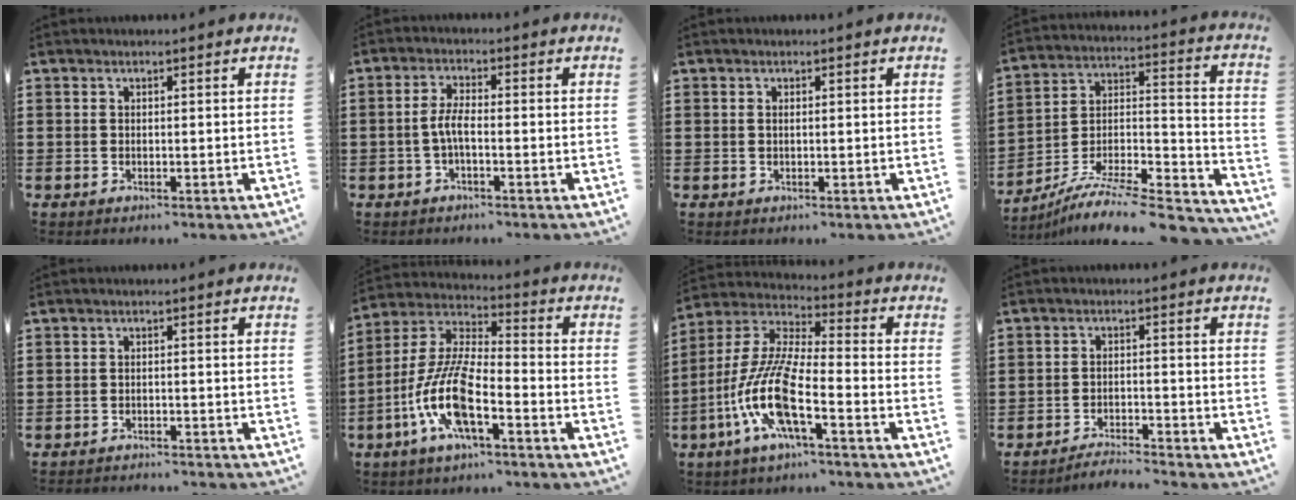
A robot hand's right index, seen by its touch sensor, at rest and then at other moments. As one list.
[{"total": 3.6, "force": [-1.0, 0.9, 3.3], "torque": [-0.082, -0.003, -0.028]}, {"total": 0.5, "force": [0.1, 0.2, 0.5], "torque": [-0.010, -0.002, 0.002]}, {"total": 7.8, "force": [-6.7, 1.1, 3.9], "torque": [-0.064, -0.001, -0.137]}, {"total": 1.5, "force": [-1.5, -0.1, -0.2], "torque": [0.000, 0.003, -0.033]}, {"total": 11.5, "force": [-5.4, 3.3, 9.6], "torque": [-0.230, -0.011, -0.110]}, {"total": 11.9, "force": [-6.0, 2.1, 10.1], "torque": [-0.244, -0.020, -0.127]}, {"total": 2.8, "force": [-2.8, -0.1, 0.0], "torque": [-0.005, 0.003, -0.060]}]